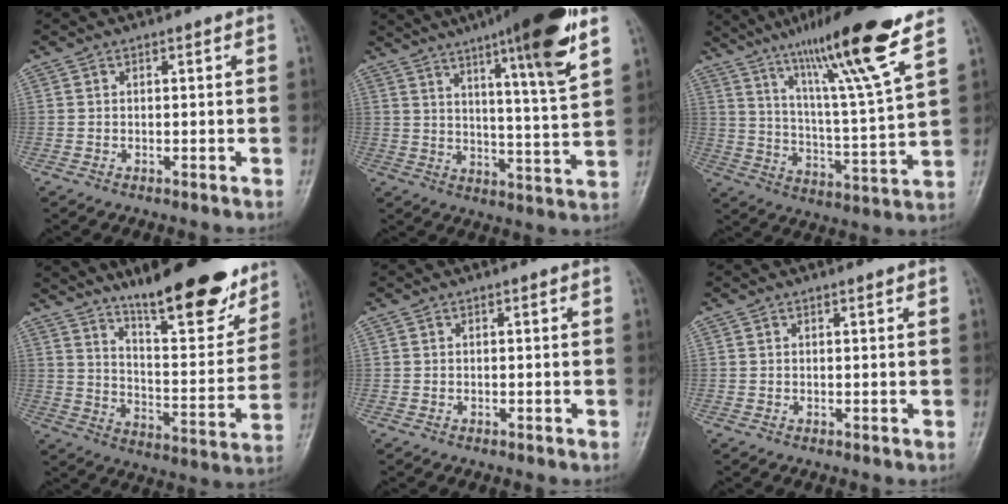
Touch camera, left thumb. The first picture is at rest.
{"total": 18.9, "force": [10.9, 1.9, 15.4], "torque": [-0.214, -0.048, 0.161]}
{"total": 19.7, "force": [12.9, 0.9, 14.8], "torque": [-0.232, -0.059, 0.213]}
{"total": 23.4, "force": [16.6, 6.5, 15.2], "torque": [-0.174, -0.087, 0.253]}
{"total": 0.0}
{"total": 0.5, "force": [0.5, 0.1, 0.2], "torque": [-0.007, -0.004, 0.007]}